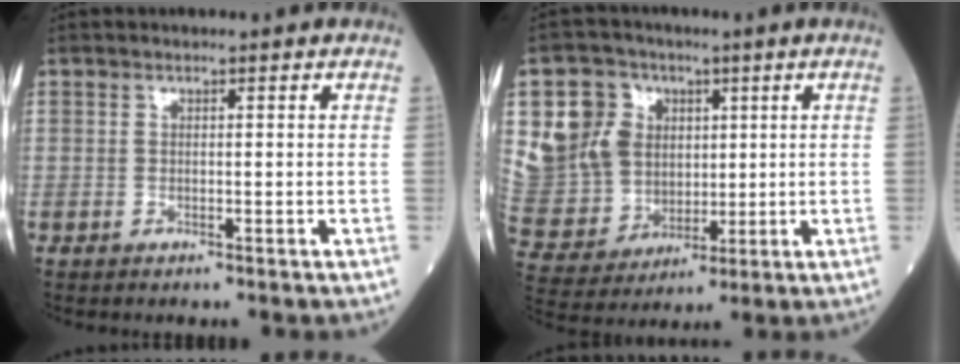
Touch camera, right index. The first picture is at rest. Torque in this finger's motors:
{"motor_torque": [0.17, 0.09, 0.08, 0.06]}